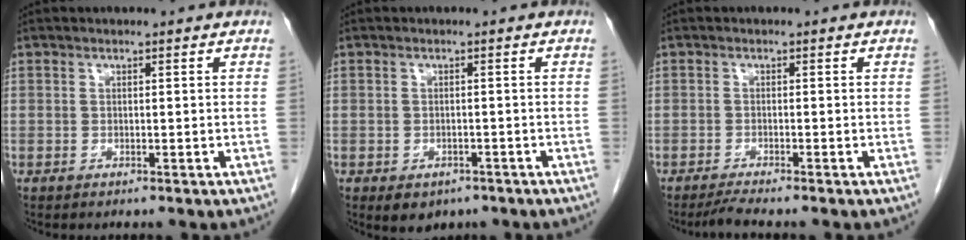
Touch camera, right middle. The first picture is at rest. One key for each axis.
{"total": 4.0, "fx": -2.5, "fy": 2.7, "fz": 1.7, "tx": -0.015, "ty": 0.000, "tz": -0.025}
{"total": 2.1, "fx": -1.8, "fy": -0.6, "fz": 0.9, "tx": -0.027, "ty": -0.008, "tz": -0.037}